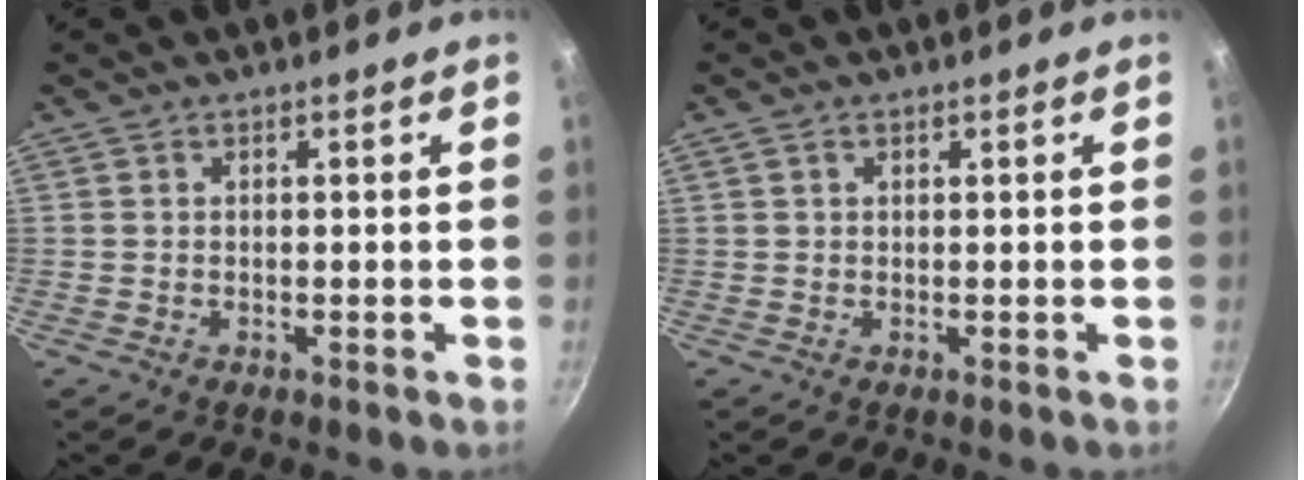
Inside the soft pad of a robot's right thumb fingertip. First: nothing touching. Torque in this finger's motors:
{"motor_torque": [-0.31, -0.32, -0.57, 0.28, -0.02]}